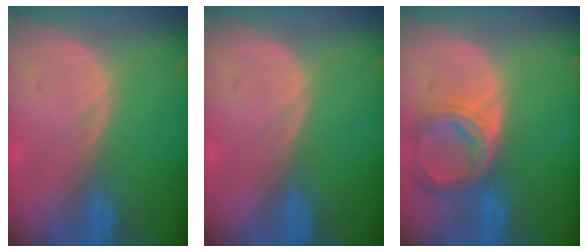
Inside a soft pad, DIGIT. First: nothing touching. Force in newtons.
{"total": 0.0}
{"total": 6.9, "press": 6.4, "slide": 2.7}